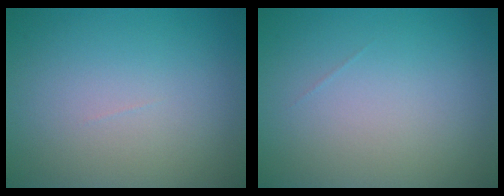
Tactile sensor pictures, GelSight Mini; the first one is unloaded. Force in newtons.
{"total": 0.0}